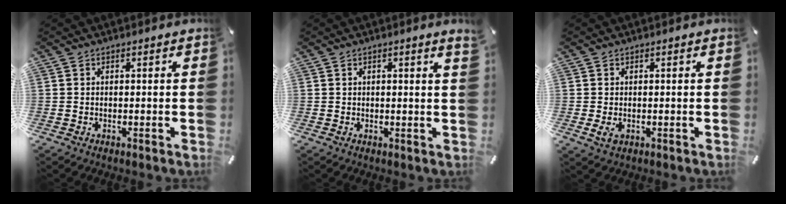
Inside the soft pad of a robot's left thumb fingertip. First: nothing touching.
{"total": 1.5, "force": [0.7, 0.0, 1.3], "torque": [-0.024, -0.001, 0.012]}
{"total": 1.6, "force": [-0.4, 1.3, 0.9], "torque": [-0.016, 0.002, -0.005]}